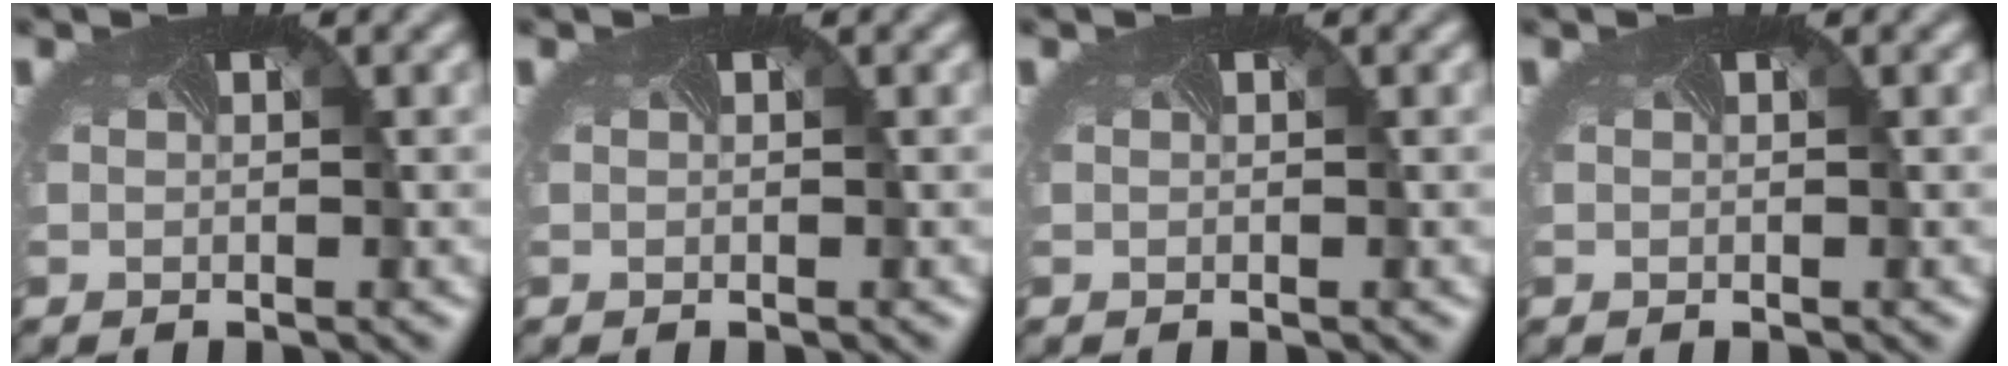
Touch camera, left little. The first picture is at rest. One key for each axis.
{"total": 0.0}
{"total": 0.0}
{"total": 0.0}